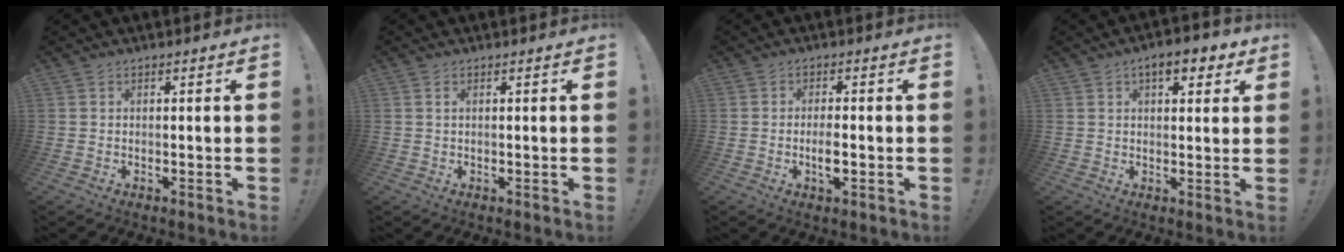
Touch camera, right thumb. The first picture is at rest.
{"total": 0.9, "force": [0.2, 0.2, 0.8], "torque": [-0.018, 0.003, 0.003]}
{"total": 4.4, "force": [-1.4, 1.5, 3.9], "torque": [-0.078, -0.002, -0.027]}
{"total": 6.8, "force": [3.6, 3.1, 4.9], "torque": [-0.052, -0.012, 0.056]}